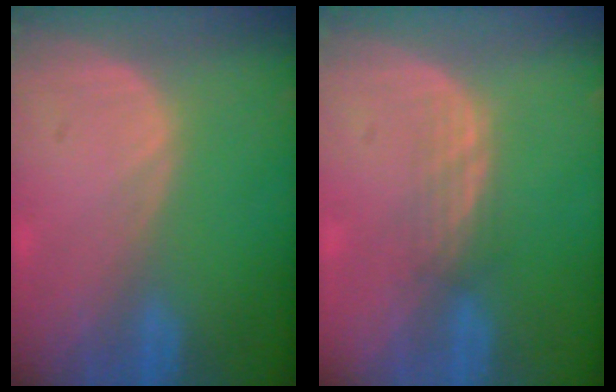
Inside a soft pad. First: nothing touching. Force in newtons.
{"total": 2.4, "press": 2.3, "slide": 0.5}